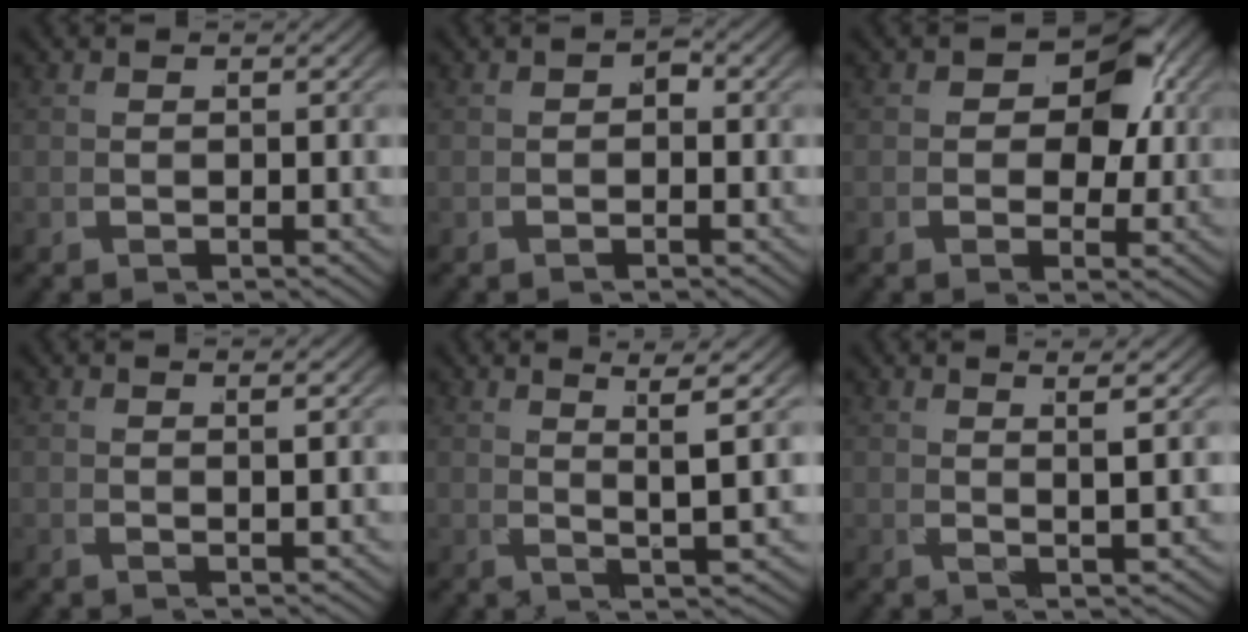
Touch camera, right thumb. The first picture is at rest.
{"total": 1.0, "force": [-0.5, 0.7, 0.5], "torque": [-0.008, -0.004, -0.012]}
{"total": 6.8, "force": [1.0, 4.7, 4.8], "torque": [-0.085, -0.022, 0.023]}
{"total": 1.0, "force": [0.4, 0.1, 0.9], "torque": [-0.022, 0.001, 0.006]}
{"total": 4.6, "force": [2.7, 0.4, 3.7], "torque": [-0.061, 0.004, 0.043]}
{"total": 2.8, "force": [1.8, 0.1, 2.2], "torque": [-0.045, 0.002, 0.030]}